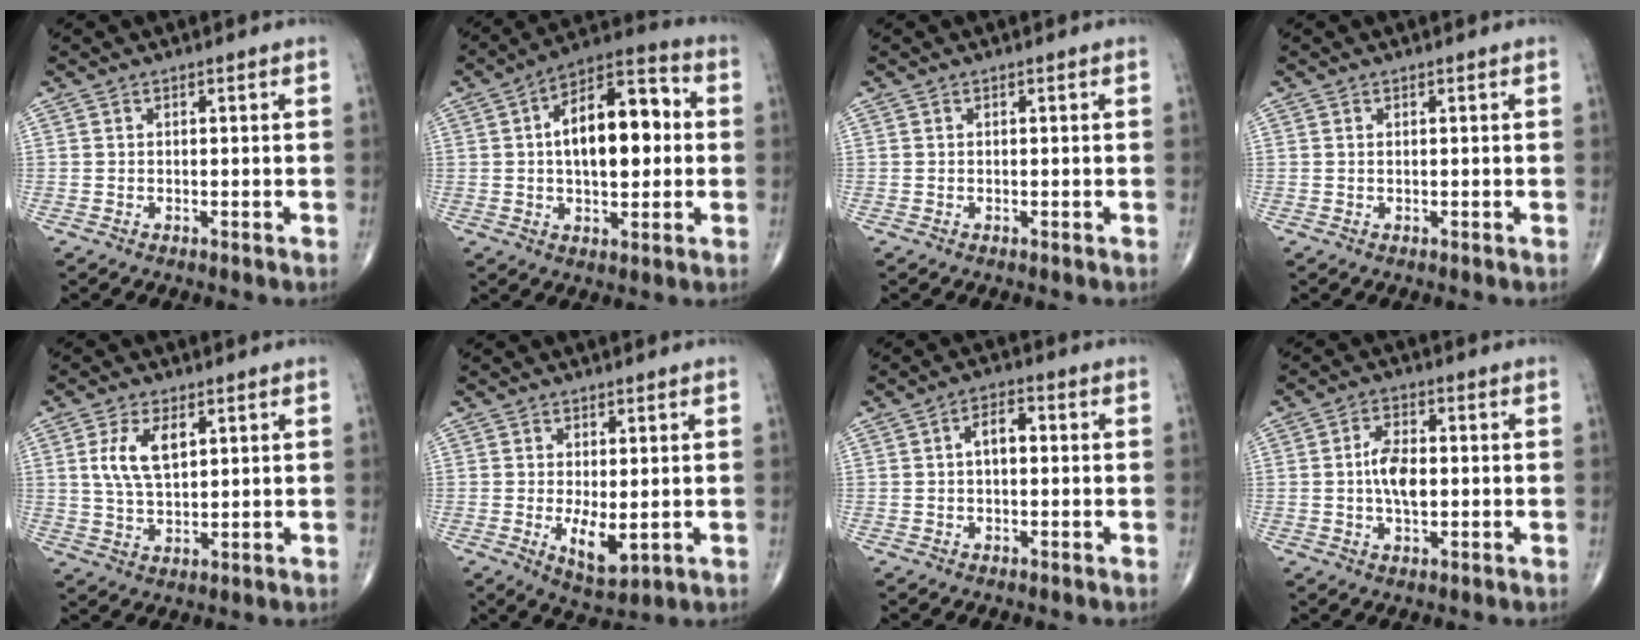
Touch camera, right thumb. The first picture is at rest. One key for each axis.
{"total": 16.4, "fx": 1.5, "fy": 8.3, "fz": 14.1, "tx": -0.196, "ty": 0.026, "tz": 0.015}
{"total": 0.0}
{"total": 0.0}
{"total": 7.6, "fx": 2.4, "fy": 3.8, "fz": 6.1, "tx": -0.118, "ty": -0.007, "tz": 0.052}
{"total": 5.8, "fx": -0.7, "fy": 2.4, "fz": 5.2, "tx": -0.082, "ty": -0.017, "tz": -0.001}
{"total": 6.0, "fx": 0.4, "fy": 3.3, "fz": 5.0, "tx": -0.071, "ty": 0.022, "tz": -0.003}
{"total": 6.4, "fx": -0.2, "fy": 3.3, "fz": 5.5, "tx": -0.096, "ty": 0.005, "tz": -0.009}